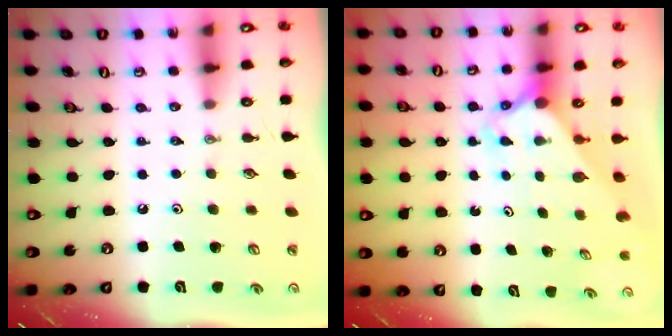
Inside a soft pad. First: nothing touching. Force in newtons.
{"total": 2.7, "press": 2.7, "slide": 0.2}